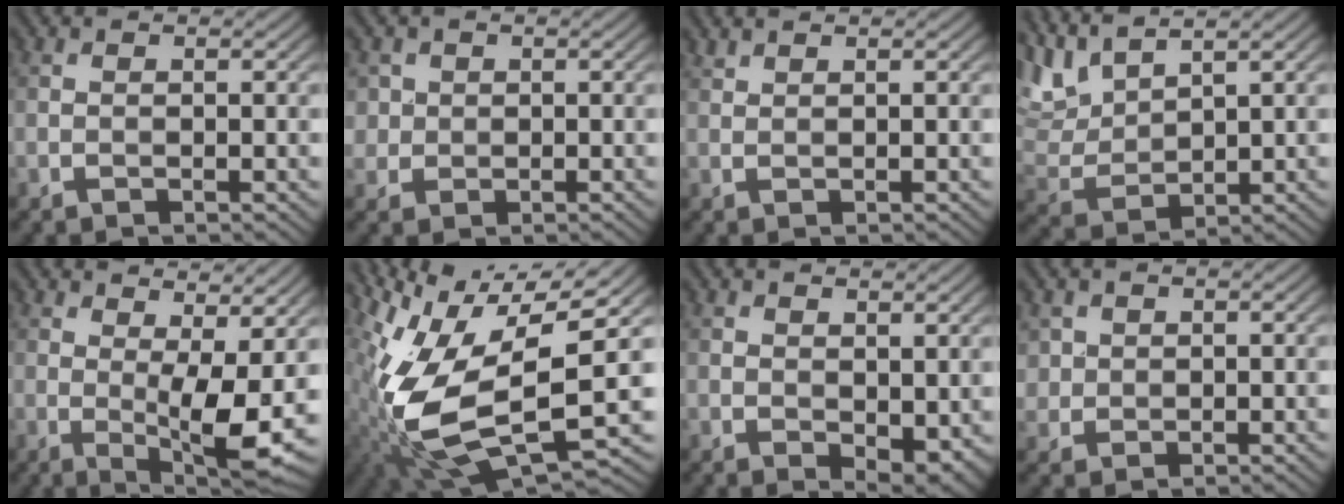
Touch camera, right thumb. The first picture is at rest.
{"total": 2.6, "force": [0.7, 2.5, 0.5], "torque": [-0.019, -0.006, 0.021]}
{"total": 0.9, "force": [0.8, 0.0, 0.2], "torque": [-0.010, 0.003, 0.020]}
{"total": 7.3, "force": [5.6, 2.1, 4.1], "torque": [-0.114, 0.008, 0.118]}
{"total": 9.1, "force": [1.4, 2.5, 8.7], "torque": [-0.127, -0.007, 0.023]}
{"total": 15.4, "force": [0.0, 7.1, 13.7], "torque": [-0.291, -0.012, 0.002]}
{"total": 3.3, "force": [0.3, 1.9, 2.7], "torque": [-0.043, -0.008, 0.011]}
{"total": 2.1, "force": [0.8, 1.9, 0.3], "torque": [-0.012, -0.006, 0.015]}